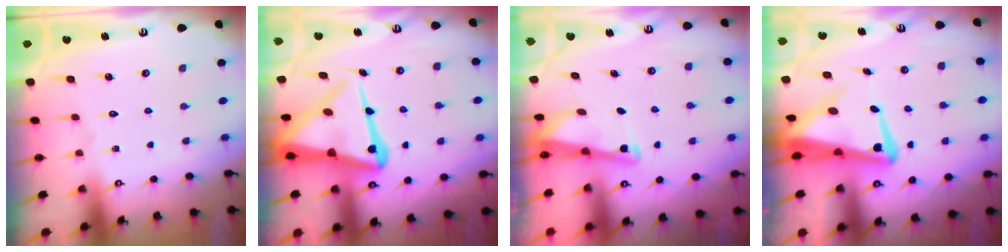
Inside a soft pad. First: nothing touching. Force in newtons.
{"total": 17.2, "press": 17.1, "slide": 1.7}
{"total": 3.0, "press": 3.0, "slide": 0.3}
{"total": 7.9, "press": 7.7, "slide": 1.5}